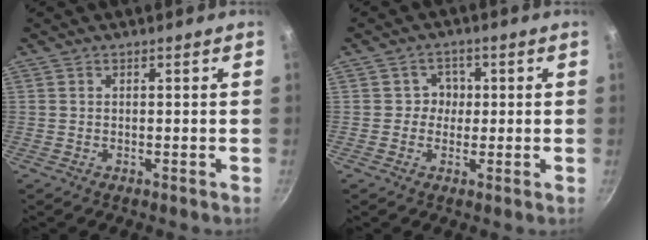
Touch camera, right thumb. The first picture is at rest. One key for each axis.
{"total": 3.3, "fx": 0.1, "fy": 3.1, "fz": 1.2, "tx": 0.010, "ty": 0.009, "tz": -0.007}